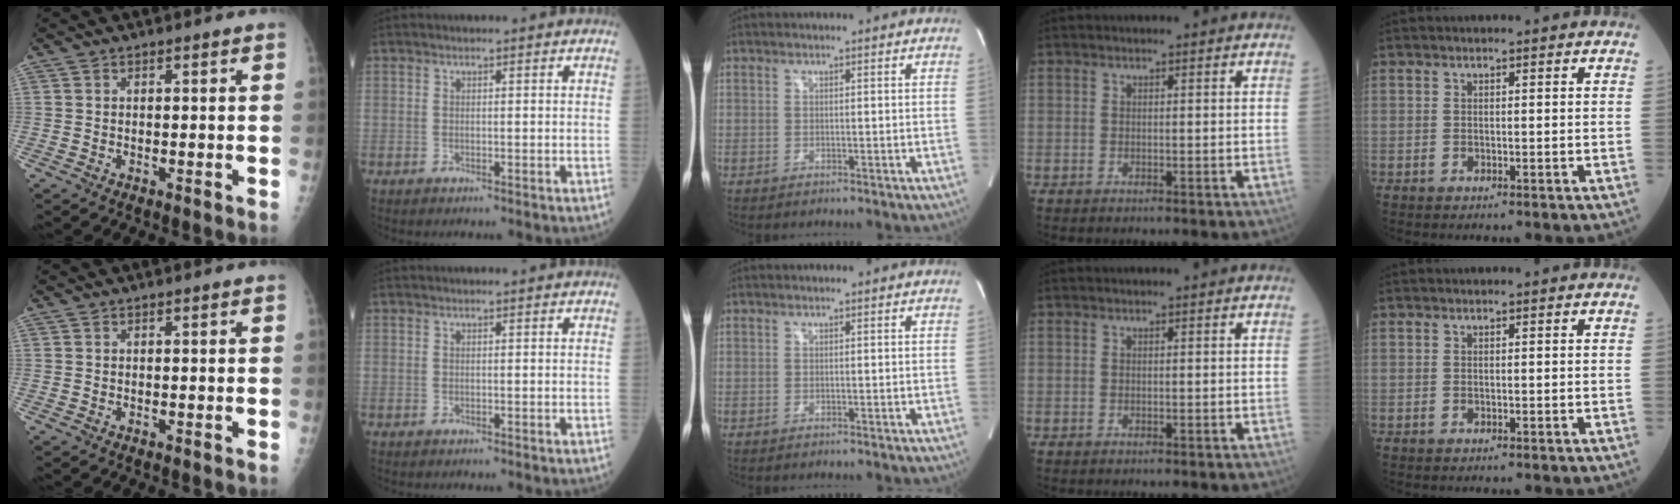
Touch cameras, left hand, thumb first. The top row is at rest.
{}